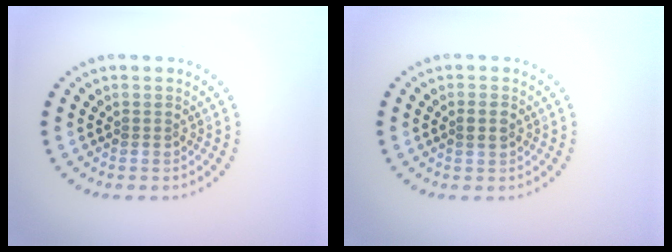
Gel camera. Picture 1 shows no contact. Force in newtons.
{"total": 1.4, "press": 1.3, "slide": 0.4}